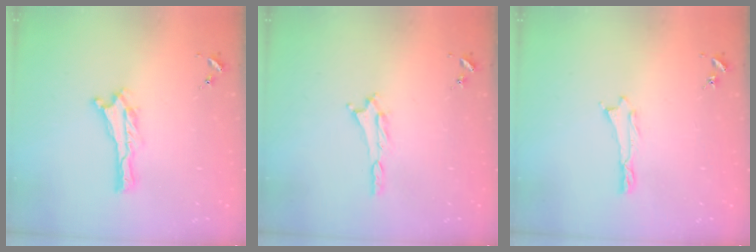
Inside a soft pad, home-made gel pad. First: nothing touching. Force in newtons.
{"total": 1.2, "press": 1.2, "slide": 0.2}
{"total": 0.5, "press": 0.5, "slide": 0.2}